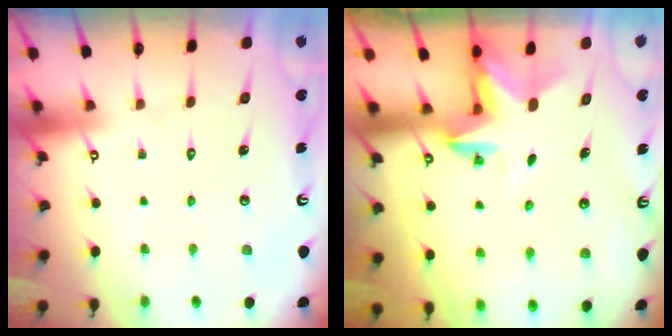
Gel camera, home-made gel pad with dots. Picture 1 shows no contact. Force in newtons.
{"total": 2.8, "press": 2.8, "slide": 0.2}